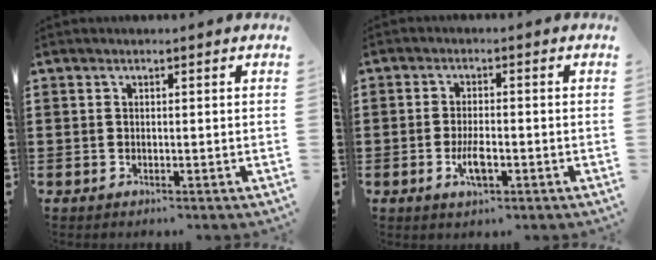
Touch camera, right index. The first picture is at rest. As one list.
[{"total": 4.0, "force": [-1.3, 1.4, 3.4], "torque": [-0.073, -0.002, -0.027]}]